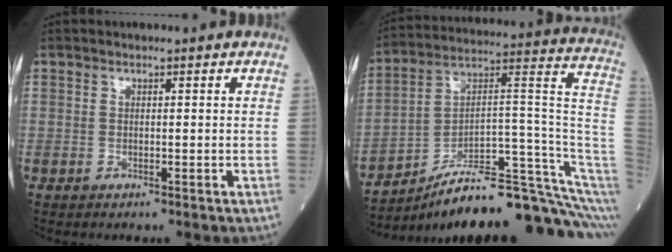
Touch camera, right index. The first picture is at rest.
{"total": 24.1, "force": [-16.7, 2.3, 17.2], "torque": [-0.167, 0.059, -0.253]}